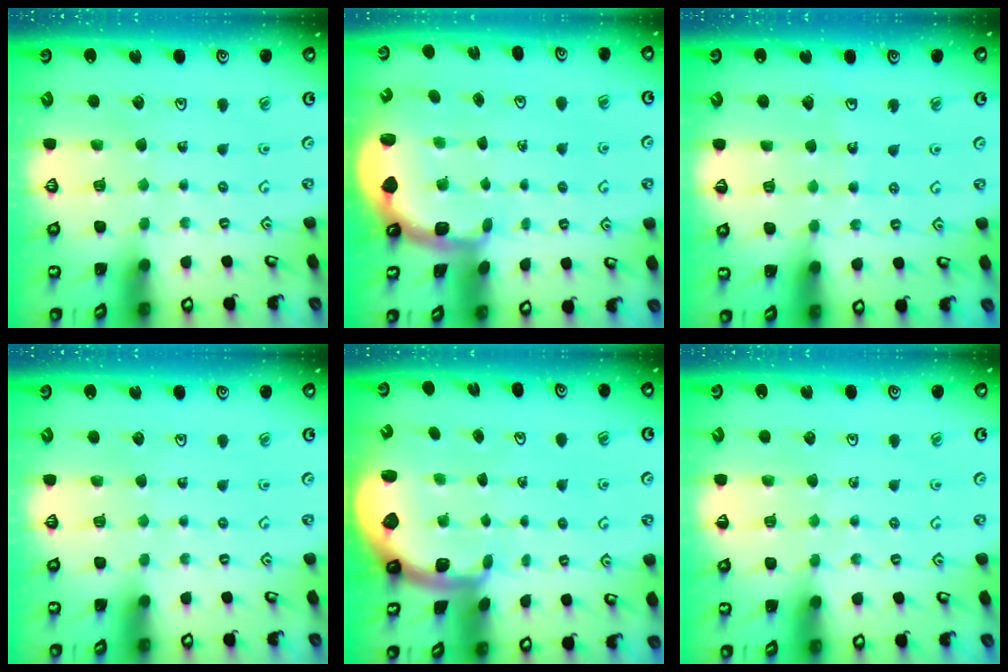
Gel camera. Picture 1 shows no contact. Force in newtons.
{"total": 2.0, "press": 1.8, "slide": 0.9}
{"total": 3.8, "press": 3.8, "slide": 0.3}
{"total": 0.0}
{"total": 1.2, "press": 1.2, "slide": 0.3}
{"total": 3.5, "press": 3.5, "slide": 0.6}